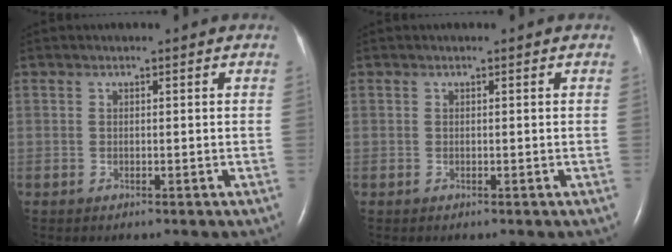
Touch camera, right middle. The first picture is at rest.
{"total": 0.0}